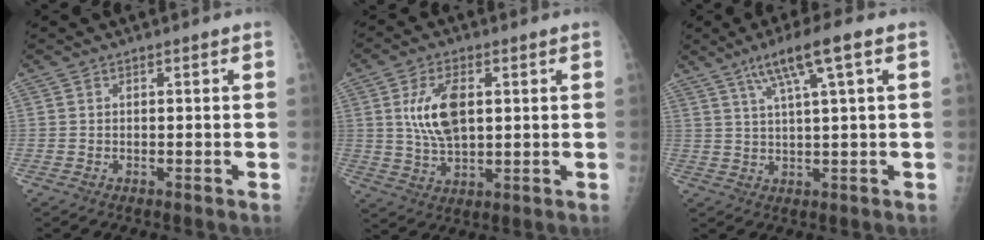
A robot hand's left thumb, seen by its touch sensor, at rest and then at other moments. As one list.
[{"total": 9.8, "force": [2.2, 5.0, 8.1], "torque": [-0.149, -0.007, 0.047]}, {"total": 9.1, "force": [4.4, 0.4, 7.9], "torque": [-0.149, 0.000, 0.080]}]